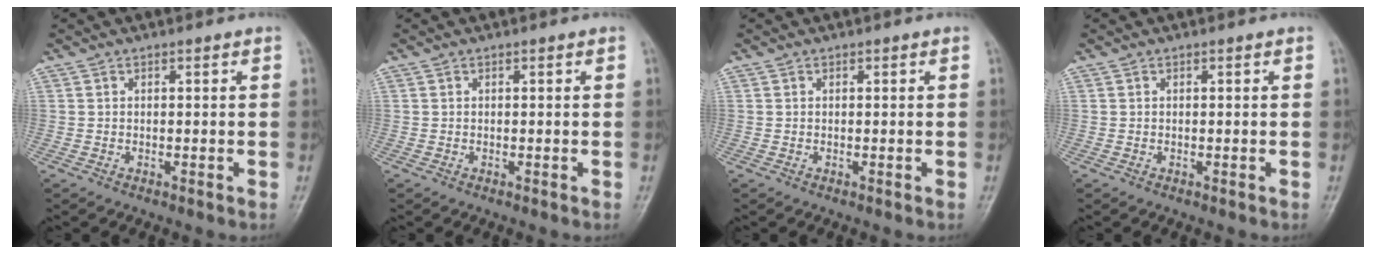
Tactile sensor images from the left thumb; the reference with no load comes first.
{"total": 0.0}
{"total": 0.0}
{"total": 0.0}